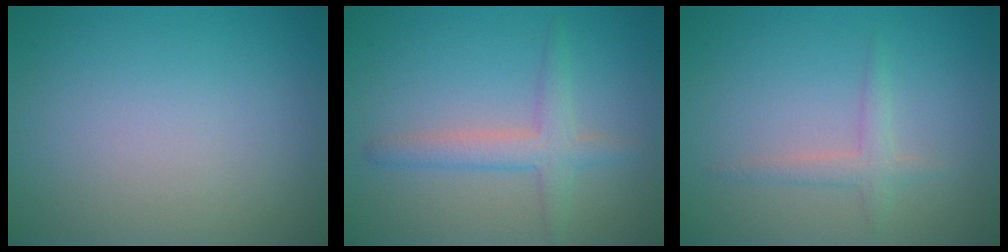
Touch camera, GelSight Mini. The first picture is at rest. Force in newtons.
{"total": 2.9, "press": 2.9, "slide": 0.2}
{"total": 1.5, "press": 1.5, "slide": 0.1}